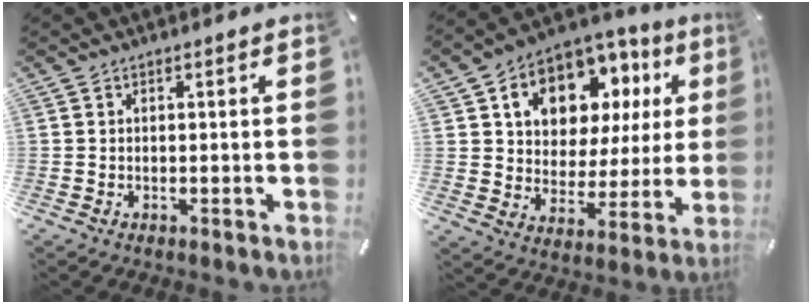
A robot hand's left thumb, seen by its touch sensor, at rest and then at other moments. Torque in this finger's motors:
{"motor_torque": [2.13, 2.07, 1.61, -1.16, 0.23]}